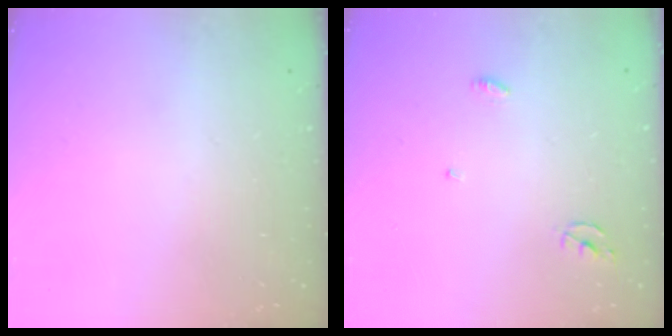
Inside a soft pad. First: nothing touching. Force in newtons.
{"total": 3.2, "press": 3.2, "slide": 0.2}